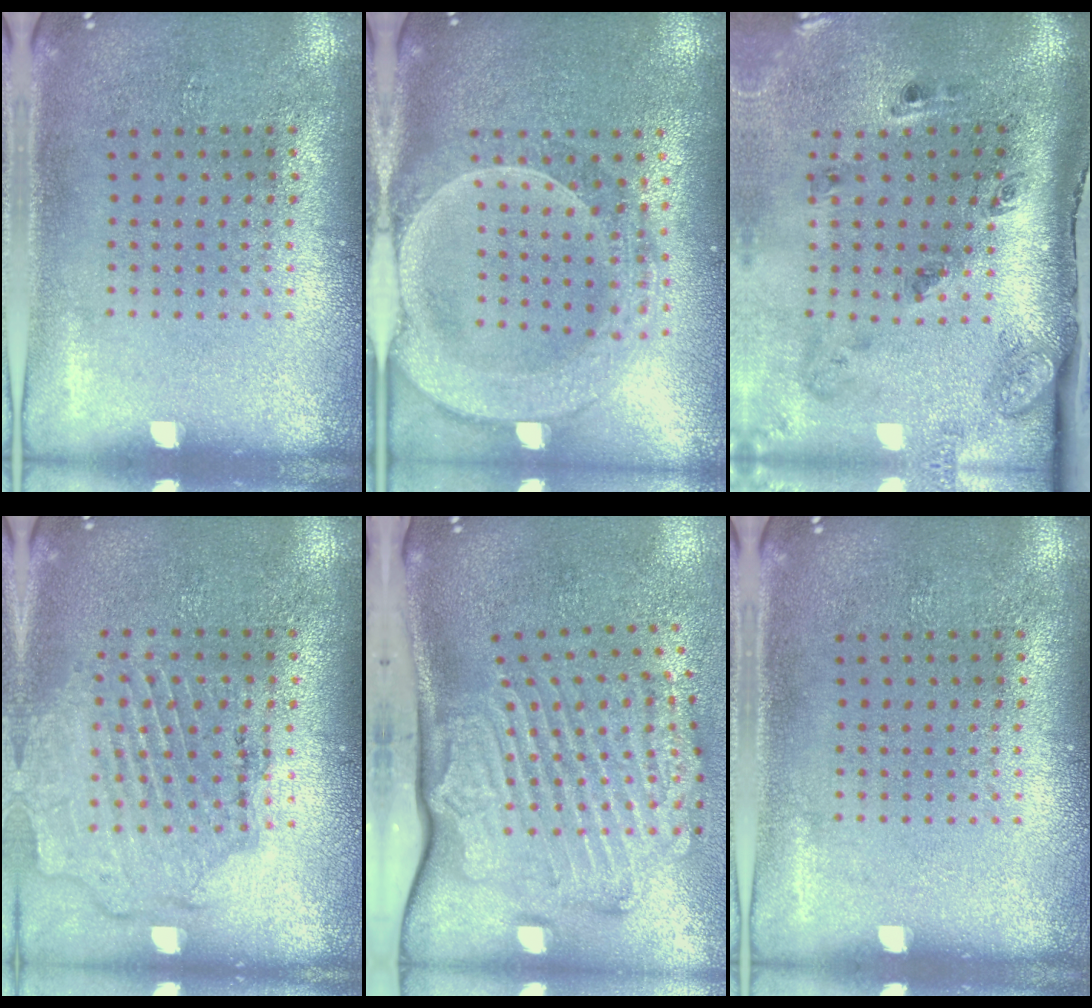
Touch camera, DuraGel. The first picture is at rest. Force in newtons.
{"total": 2.6, "press": 2.3, "slide": 1.2}
{"total": 3.2, "press": 2.0, "slide": 2.5}
{"total": 1.6, "press": 1.5, "slide": 0.4}
{"total": 3.6, "press": 2.4, "slide": 2.6}
{"total": 0.0}